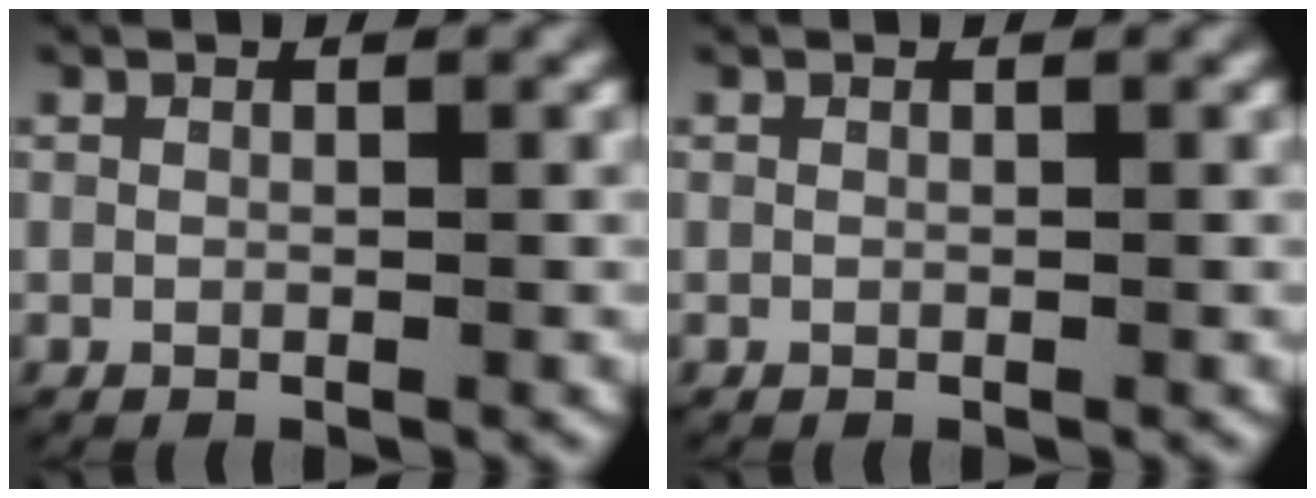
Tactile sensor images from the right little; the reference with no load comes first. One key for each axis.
{"total": 0.0}